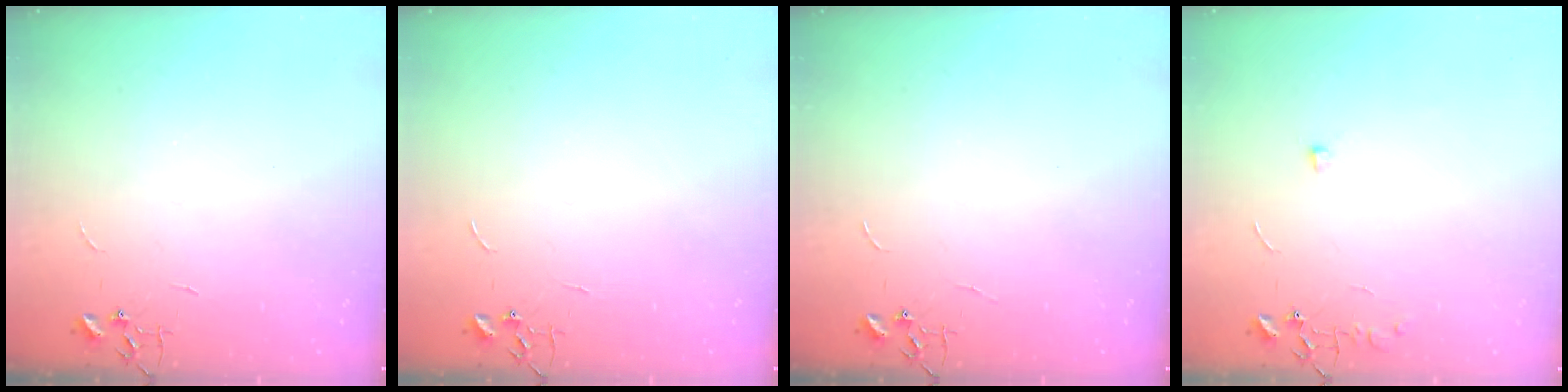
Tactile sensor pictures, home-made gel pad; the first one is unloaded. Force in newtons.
{"total": 0.0}
{"total": 0.0}
{"total": 6.1, "press": 6.1, "slide": 0.8}